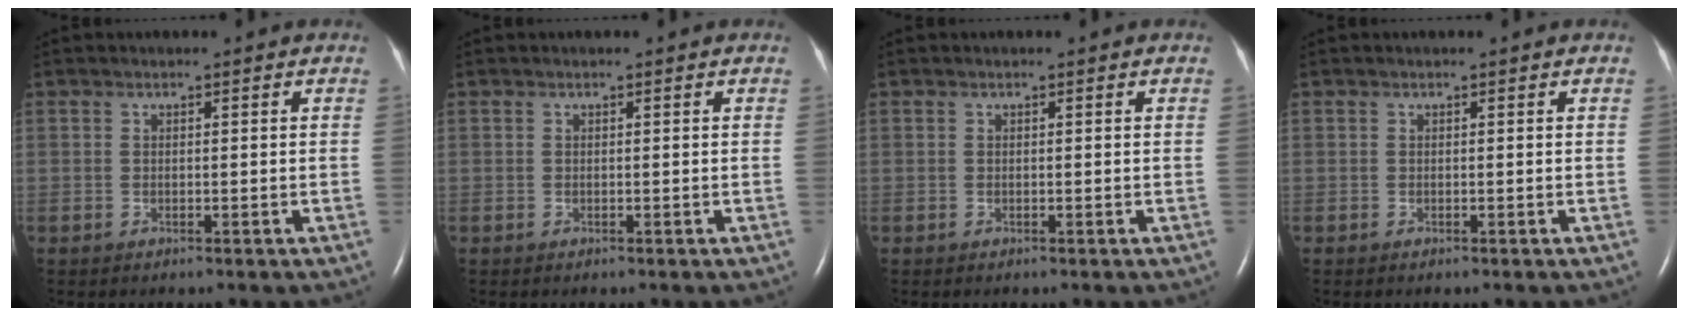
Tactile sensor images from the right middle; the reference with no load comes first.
{"total": 0.0}
{"total": 0.0}
{"total": 0.0}